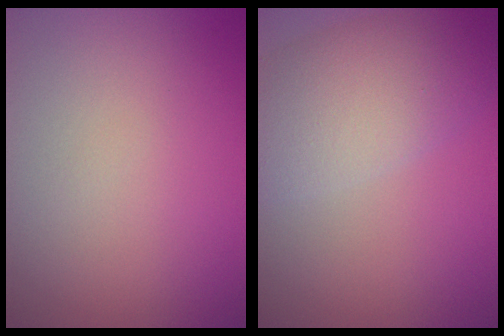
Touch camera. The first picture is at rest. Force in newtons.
{"total": 6.3, "press": 6.3, "slide": 0.1}